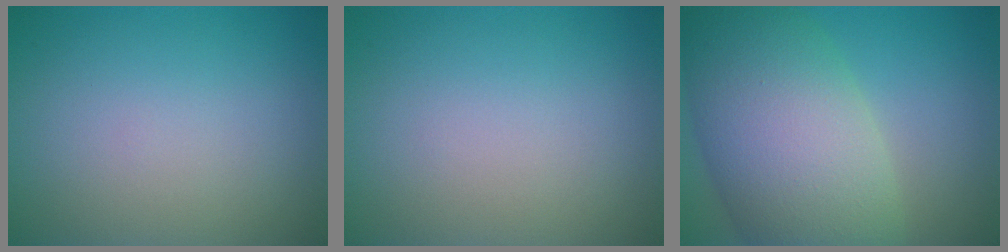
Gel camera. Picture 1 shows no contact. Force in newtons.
{"total": 0.0}
{"total": 11.7, "press": 11.7, "slide": 0.4}